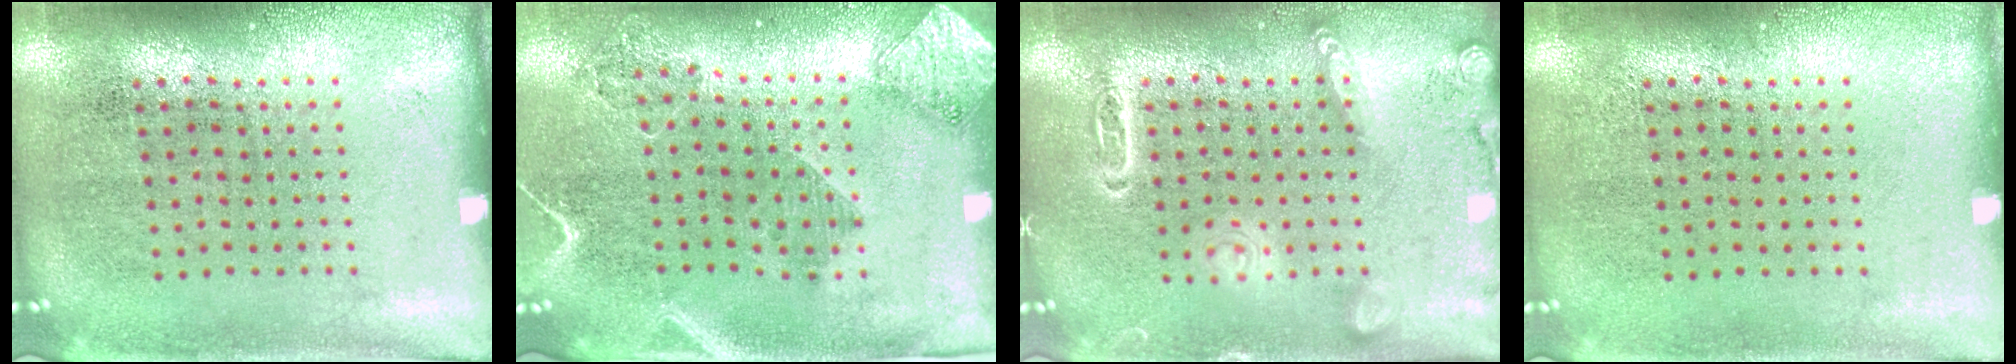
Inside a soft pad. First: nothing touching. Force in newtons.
{"total": 1.8, "press": 1.7, "slide": 0.8}
{"total": 2.8, "press": 2.8, "slide": 0.2}
{"total": 0.0}